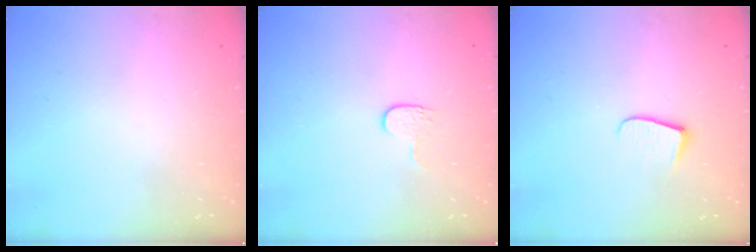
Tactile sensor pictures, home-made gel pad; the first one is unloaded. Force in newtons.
{"total": 3.6, "press": 3.6, "slide": 0.4}
{"total": 7.7, "press": 7.7, "slide": 0.6}